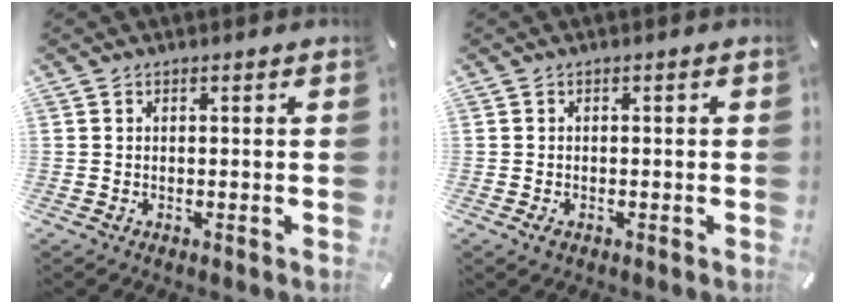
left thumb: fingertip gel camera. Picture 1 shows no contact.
{"total": 1.4, "force": [-0.7, 0.8, 0.9], "torque": [-0.016, 0.002, -0.013]}